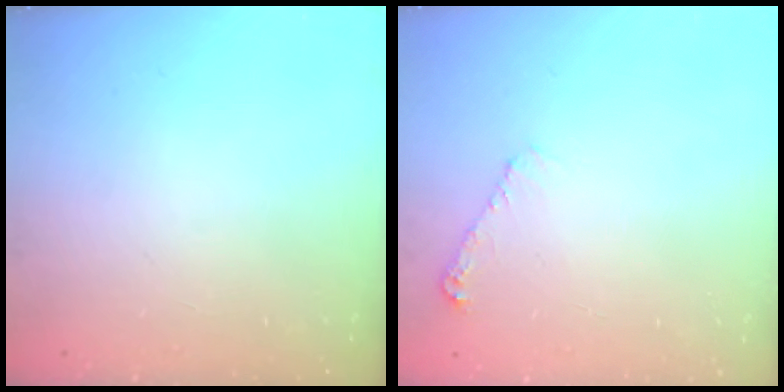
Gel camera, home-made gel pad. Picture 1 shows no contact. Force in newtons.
{"total": 5.3, "press": 5.2, "slide": 0.8}